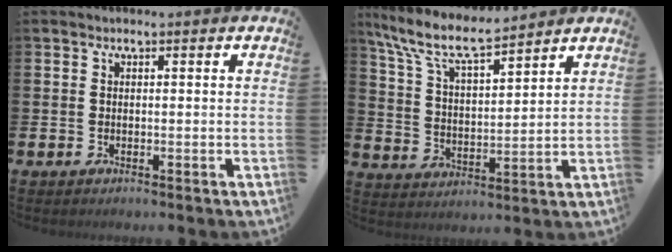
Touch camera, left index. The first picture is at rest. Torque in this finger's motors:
{"motor_torque": [0.46, -0.51, 0.55, 0.21]}